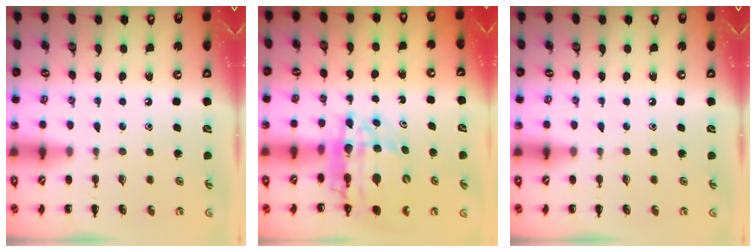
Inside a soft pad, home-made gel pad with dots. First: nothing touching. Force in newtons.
{"total": 14.0, "press": 13.4, "slide": 4.0}
{"total": 0.0}